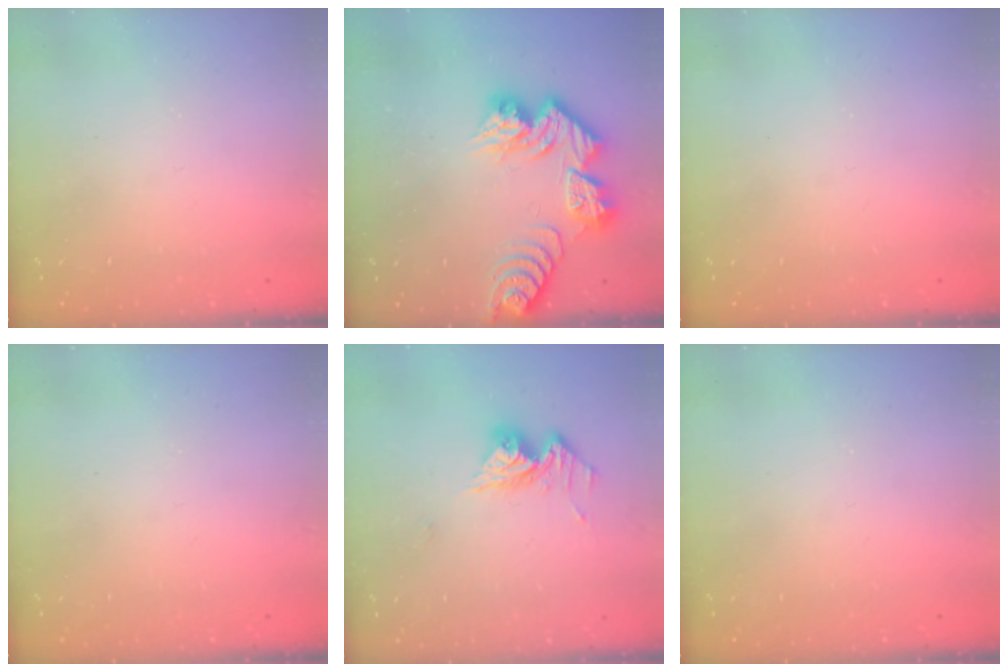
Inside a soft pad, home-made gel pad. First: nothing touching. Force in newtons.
{"total": 13.8, "press": 13.7, "slide": 1.2}
{"total": 0.0}
{"total": 0.0}
{"total": 11.2, "press": 11.1, "slide": 1.1}
{"total": 0.0}